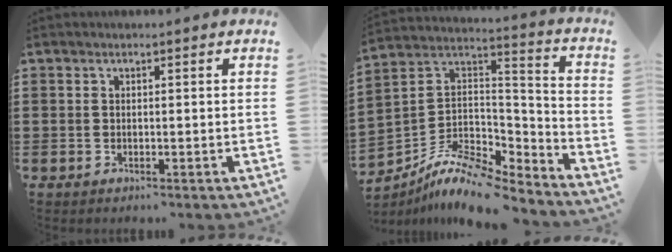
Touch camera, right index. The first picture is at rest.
{"total": 10.3, "force": [-8.6, 3.5, 4.4], "torque": [-0.091, 0.011, -0.168]}